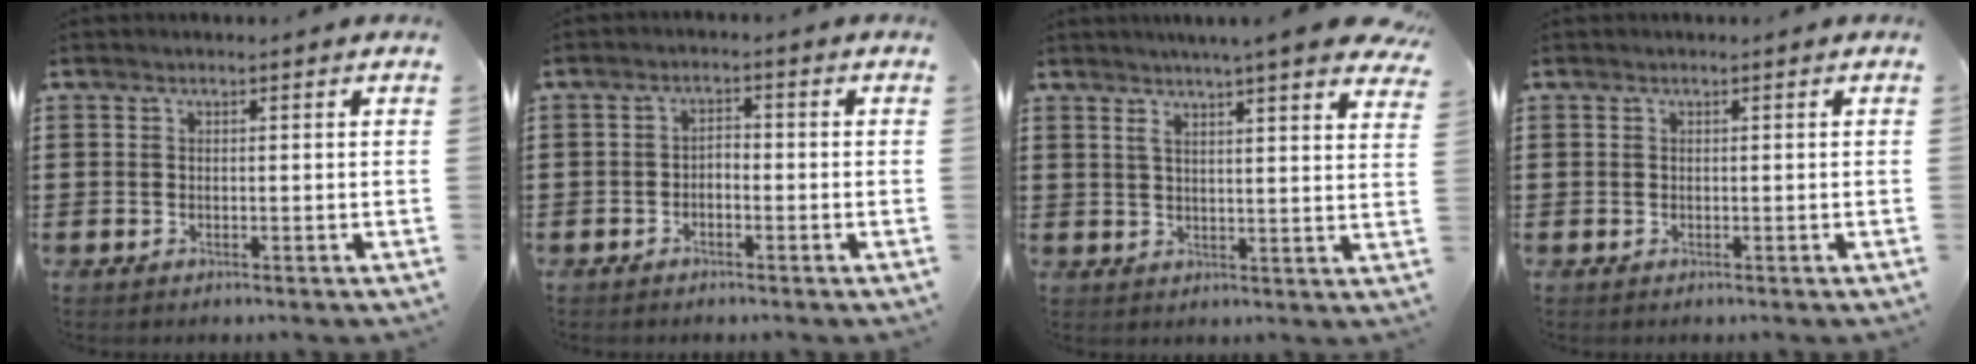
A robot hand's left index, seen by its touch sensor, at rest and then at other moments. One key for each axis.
{"total": 1.8, "fx": -1.6, "fy": 0.4, "fz": 0.6, "tx": -0.015, "ty": 0.005, "tz": -0.034}
{"total": 5.1, "fx": 4.3, "fy": -0.3, "fz": 2.9, "tx": -0.065, "ty": -0.018, "tz": 0.069}
{"total": 0.0}